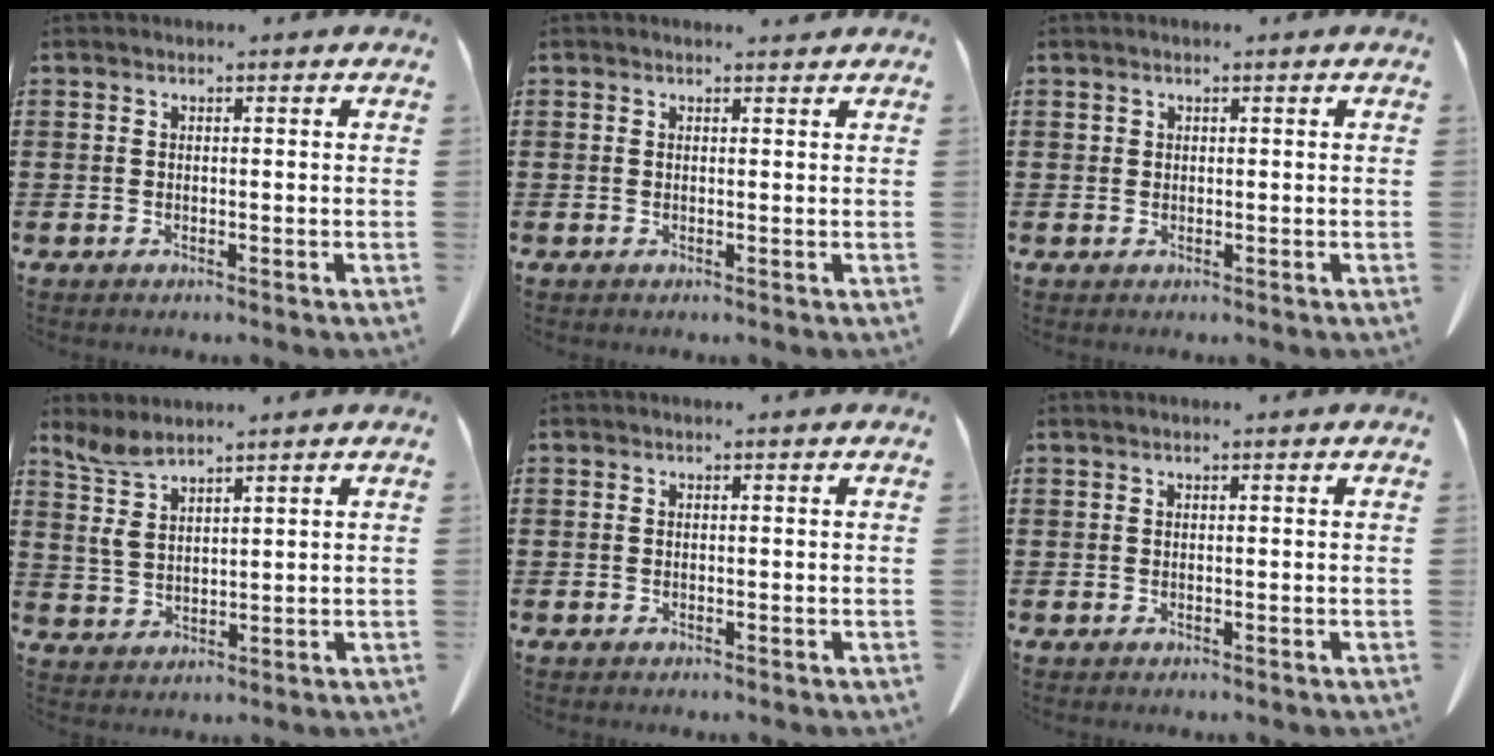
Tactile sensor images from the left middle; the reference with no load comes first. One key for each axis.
{"total": 0.6, "fx": 0.6, "fy": 0.0, "fz": 0.2, "tx": -0.006, "ty": 0.000, "tz": 0.012}
{"total": 0.8, "fx": 0.5, "fy": 0.6, "fz": 0.1, "tx": -0.004, "ty": 0.000, "tz": 0.011}
{"total": 5.4, "fx": 3.4, "fy": 2.2, "fz": 3.5, "tx": -0.088, "ty": -0.008, "tz": 0.061}
{"total": 0.0}
{"total": 0.0}